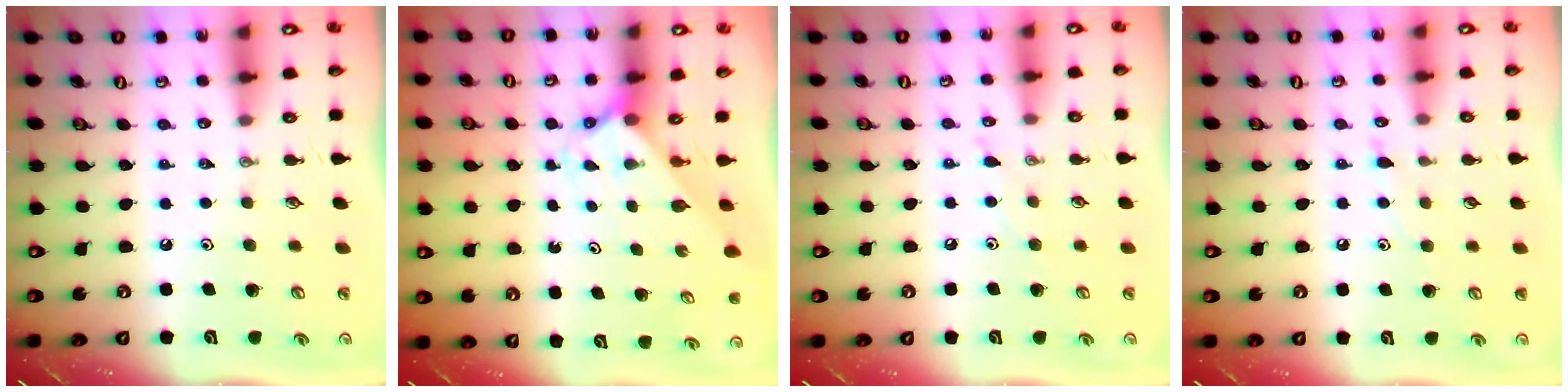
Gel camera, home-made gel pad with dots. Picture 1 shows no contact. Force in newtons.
{"total": 2.2, "press": 2.2, "slide": 0.2}
{"total": 6.3, "press": 6.2, "slide": 0.7}
{"total": 6.8, "press": 6.8, "slide": 0.6}